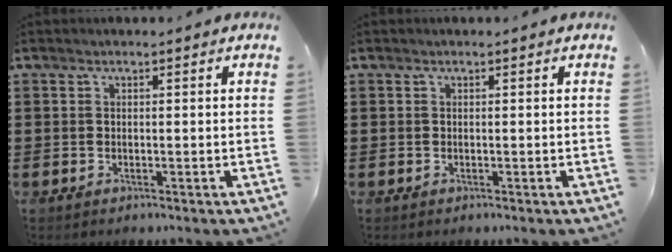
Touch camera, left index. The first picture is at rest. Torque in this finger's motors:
{"motor_torque": [0.00, 0.00, 0.00, 0.00]}